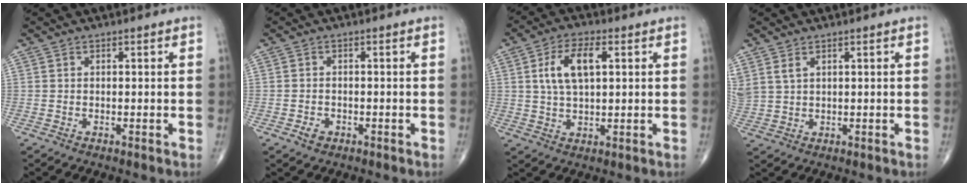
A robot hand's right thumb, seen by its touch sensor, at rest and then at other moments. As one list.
[{"total": 1.9, "force": [-1.0, 1.3, 0.8], "torque": [-0.010, 0.005, -0.014]}, {"total": 8.6, "force": [2.2, 4.0, 7.3], "torque": [-0.138, 0.005, 0.041]}, {"total": 3.8, "force": [2.2, 2.0, 2.4], "torque": [-0.060, 0.000, 0.057]}]